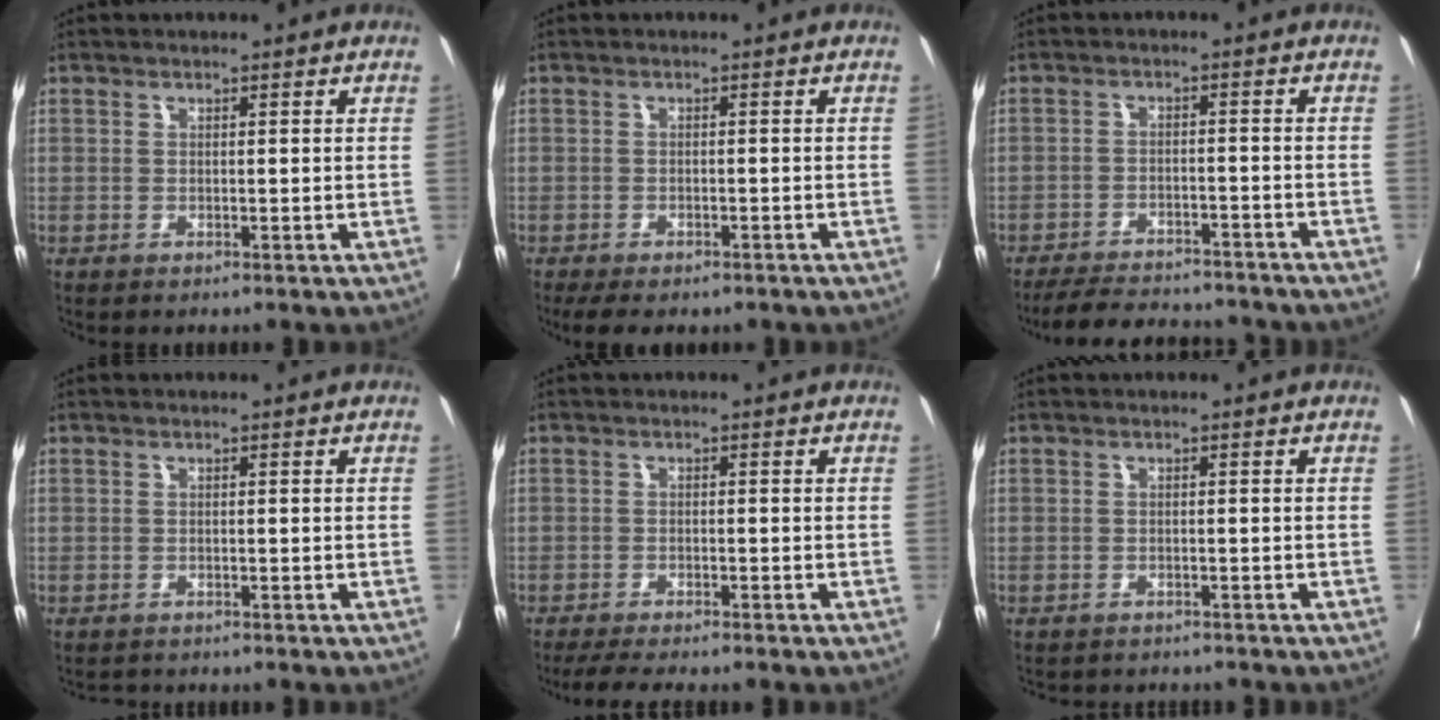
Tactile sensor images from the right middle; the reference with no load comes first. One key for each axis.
{"total": 6.4, "fx": -4.9, "fy": 2.2, "fz": 3.4, "tx": -0.083, "ty": -0.026, "tz": -0.073}
{"total": 15.3, "fx": -13.5, "fy": 3.9, "fz": 6.1, "tx": -0.129, "ty": -0.011, "tz": -0.186}
{"total": 1.3, "fx": -1.2, "fy": 0.3, "fz": 0.1, "tx": -0.007, "ty": -0.003, "tz": -0.017}
{"total": 5.9, "fx": -5.1, "fy": 0.3, "fz": 2.8, "tx": -0.068, "ty": -0.016, "tz": -0.082}
{"total": 2.9, "fx": -2.7, "fy": 0.9, "fz": 0.7, "tx": -0.020, "ty": -0.011, "tz": -0.037}